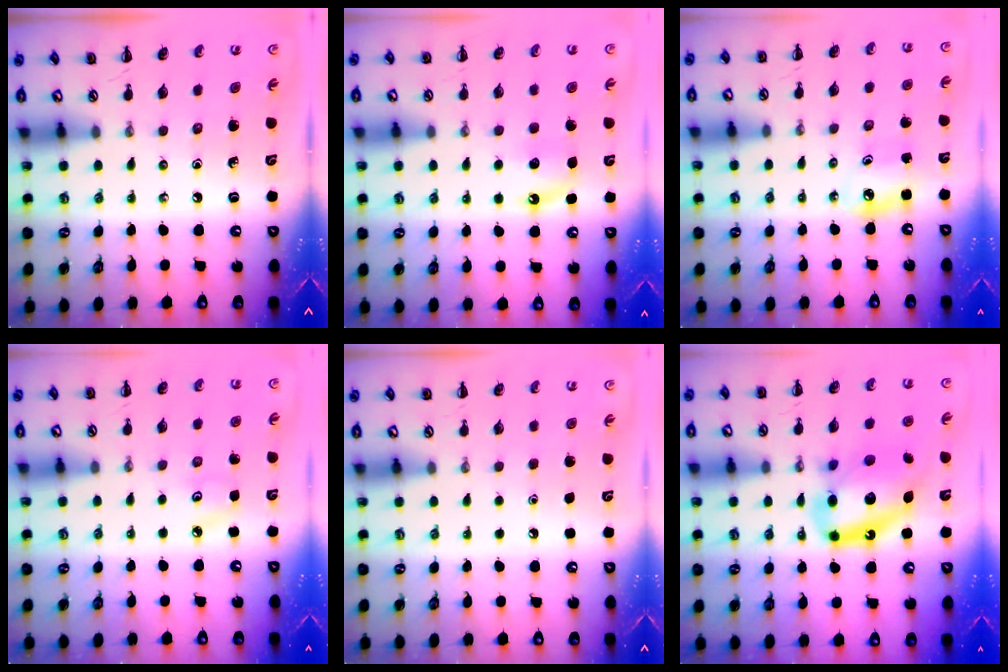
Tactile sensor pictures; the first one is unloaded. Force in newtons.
{"total": 4.2, "press": 4.0, "slide": 1.3}
{"total": 5.0, "press": 4.8, "slide": 1.1}
{"total": 4.7, "press": 4.5, "slide": 1.4}
{"total": 1.6, "press": 1.6, "slide": 0.1}
{"total": 16.1, "press": 15.7, "slide": 3.4}